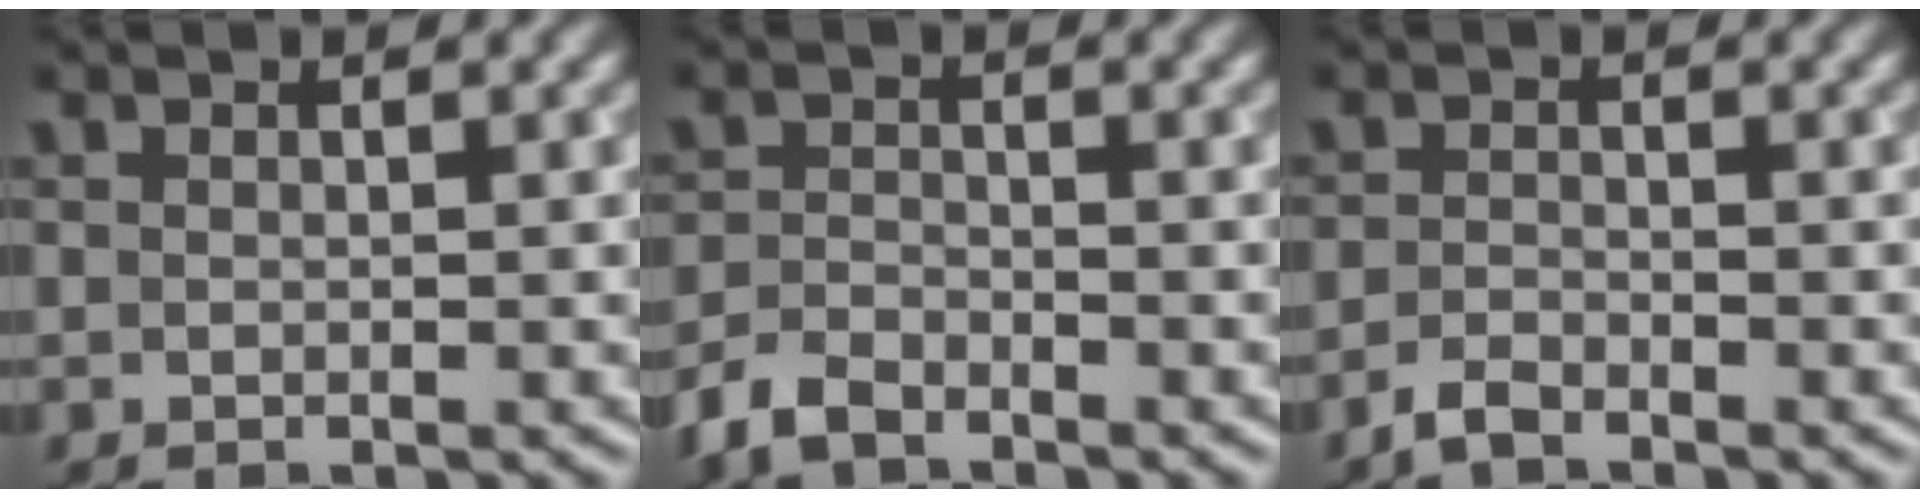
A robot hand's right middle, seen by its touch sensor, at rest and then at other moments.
{"total": 3.0, "force": [-2.6, 1.0, 1.0], "torque": [-0.024, -0.003, -0.062]}
{"total": 1.7, "force": [-1.6, 0.3, 0.5], "torque": [-0.017, 0.000, -0.036]}